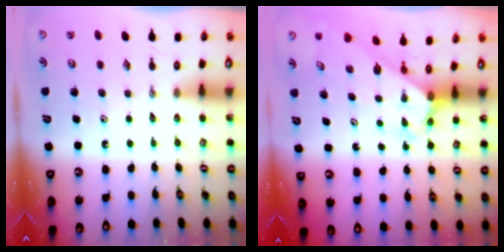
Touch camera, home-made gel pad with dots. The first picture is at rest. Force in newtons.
{"total": 3.0, "press": 2.9, "slide": 0.4}